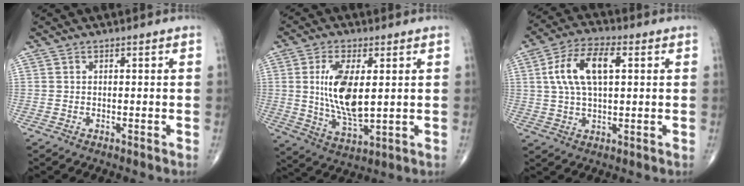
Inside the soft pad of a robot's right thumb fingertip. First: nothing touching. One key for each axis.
{"total": 12.5, "fx": 1.8, "fy": 5.3, "fz": 11.2, "tx": -0.213, "ty": -0.022, "tz": 0.042}
{"total": 11.5, "fx": 2.6, "fy": 5.4, "fz": 9.8, "tx": -0.194, "ty": 0.016, "tz": 0.046}